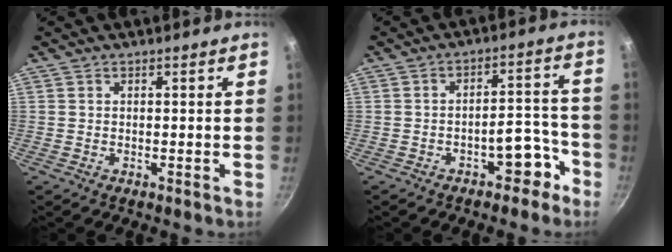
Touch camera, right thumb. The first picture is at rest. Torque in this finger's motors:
{"motor_torque": [3.41, 1.60, 1.28, -1.15, 0.26]}